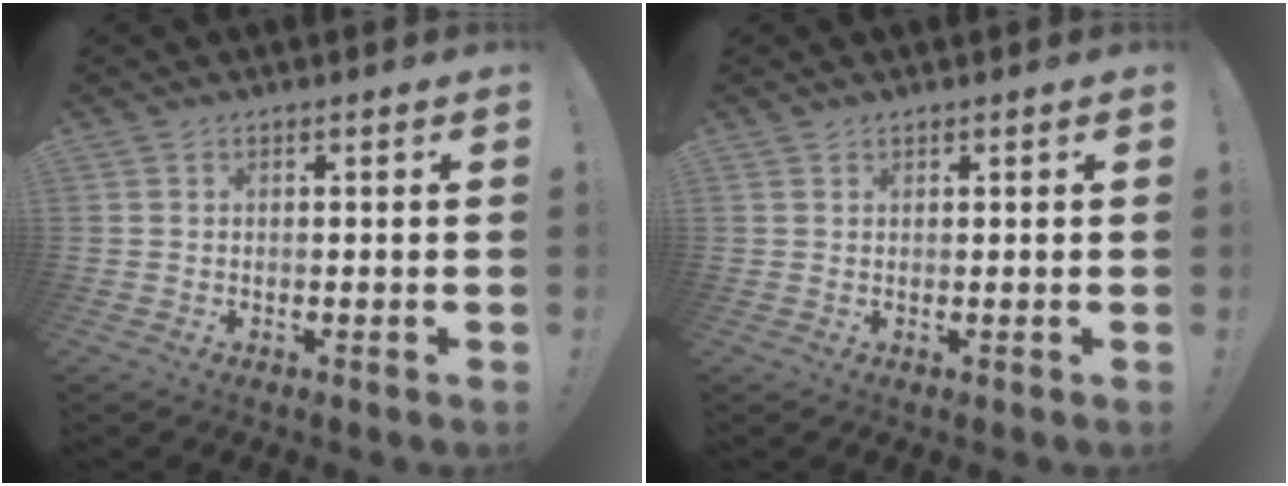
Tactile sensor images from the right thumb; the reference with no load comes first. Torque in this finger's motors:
{"motor_torque": [-0.15, -0.38, -0.31, 0.18, 0.05]}